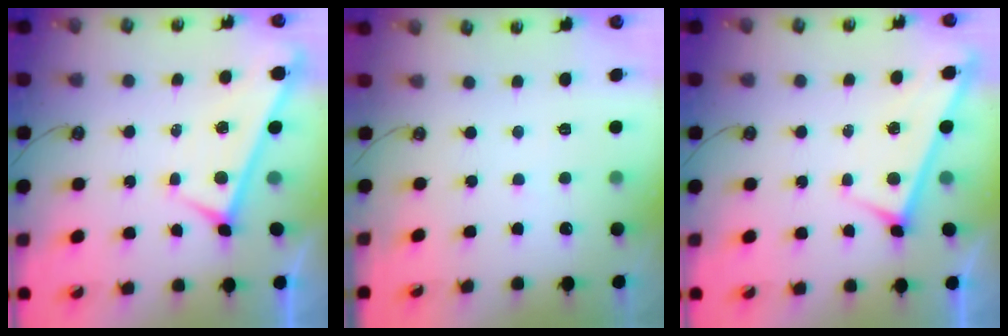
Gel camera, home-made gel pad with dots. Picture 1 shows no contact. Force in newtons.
{"total": 2.3, "press": 2.3, "slide": 0.2}
{"total": 3.3, "press": 3.3, "slide": 0.3}